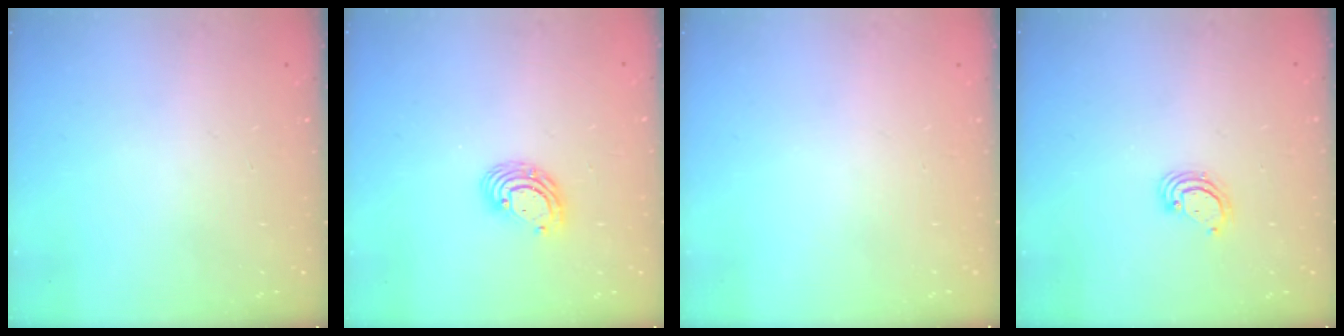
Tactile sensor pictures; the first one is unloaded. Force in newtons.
{"total": 6.7, "press": 6.6, "slide": 0.8}
{"total": 0.0}
{"total": 3.3, "press": 3.3, "slide": 0.2}